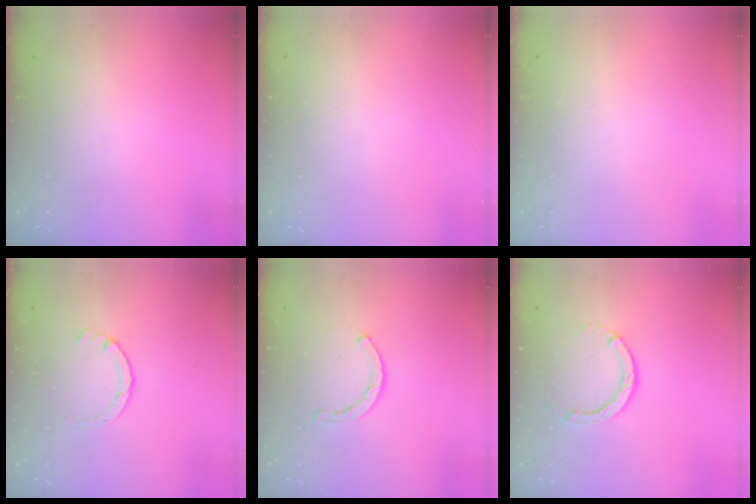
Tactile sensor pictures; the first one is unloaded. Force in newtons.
{"total": 0.0}
{"total": 2.6, "press": 2.6, "slide": 0.2}
{"total": 1.4, "press": 1.4, "slide": 0.3}
{"total": 1.2, "press": 1.2, "slide": 0.2}
{"total": 2.9, "press": 2.9, "slide": 0.5}